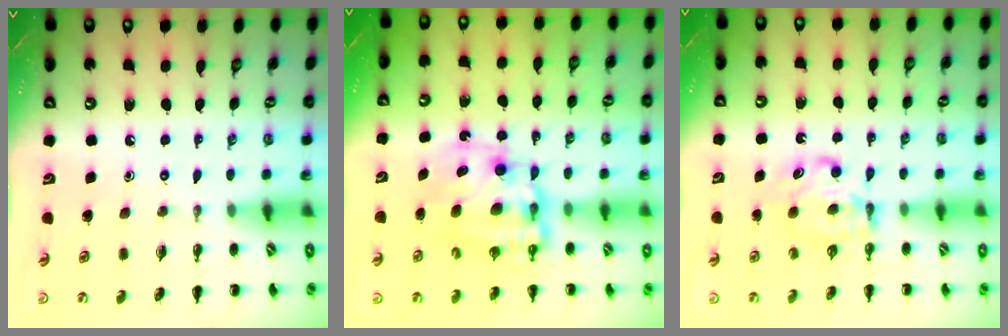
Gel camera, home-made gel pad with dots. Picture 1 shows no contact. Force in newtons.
{"total": 11.0, "press": 10.7, "slide": 2.5}
{"total": 6.4, "press": 6.4, "slide": 0.5}